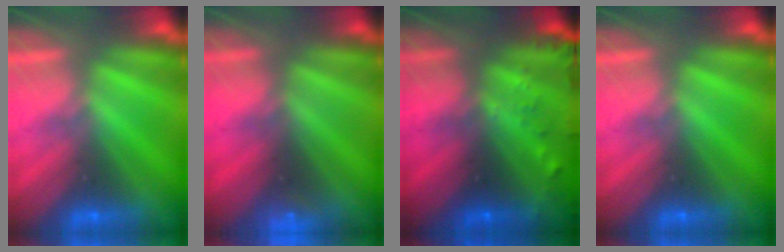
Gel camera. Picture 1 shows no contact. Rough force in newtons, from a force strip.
{"total": 2.4}
{"total": 5.6}
{"total": 0.0}